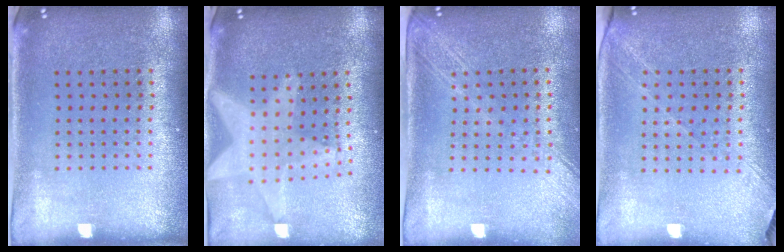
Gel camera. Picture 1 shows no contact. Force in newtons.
{"total": 2.2, "press": 1.8, "slide": 1.2}
{"total": 2.0, "press": 1.7, "slide": 1.1}
{"total": 1.5, "press": 1.3, "slide": 0.8}